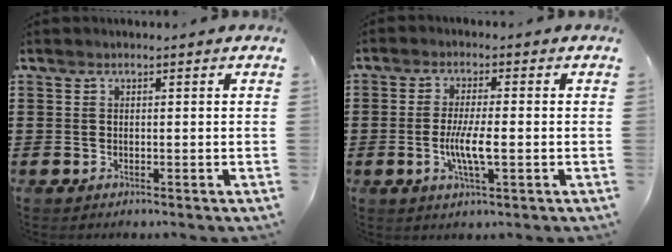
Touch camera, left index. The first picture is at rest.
{"total": 5.4, "force": [-0.9, 0.9, 5.3], "torque": [-0.104, -0.005, -0.021]}